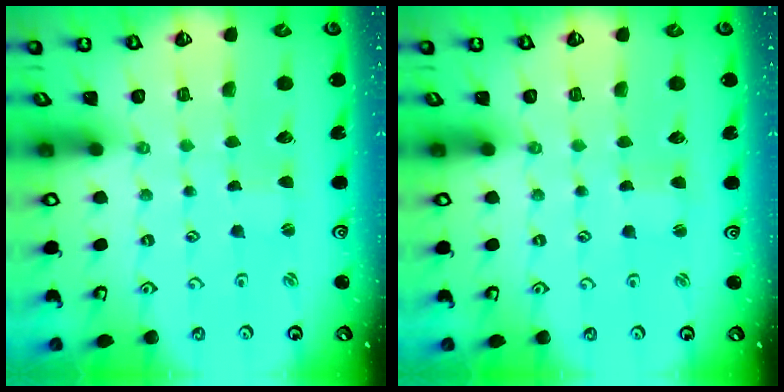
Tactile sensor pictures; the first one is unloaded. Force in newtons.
{"total": 1.1, "press": 1.1, "slide": 0.1}